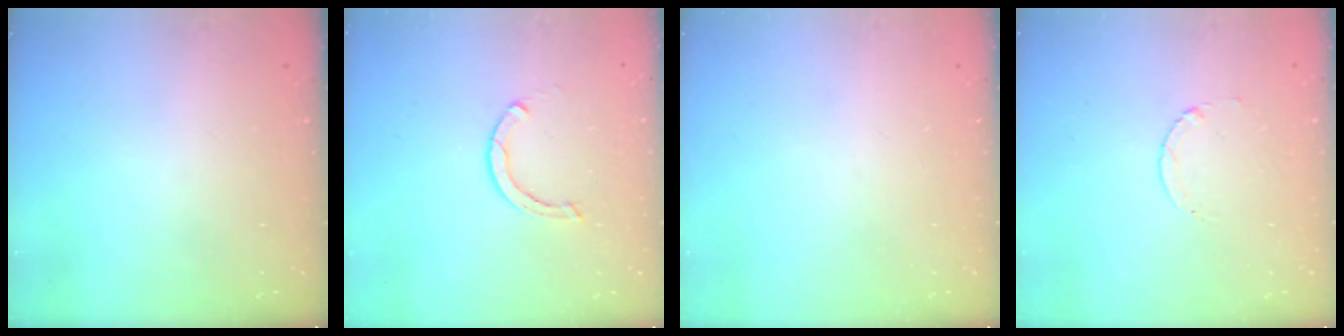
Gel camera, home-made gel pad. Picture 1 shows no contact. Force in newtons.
{"total": 2.4, "press": 2.4, "slide": 0.0}
{"total": 0.0}
{"total": 2.3, "press": 2.3, "slide": 0.3}